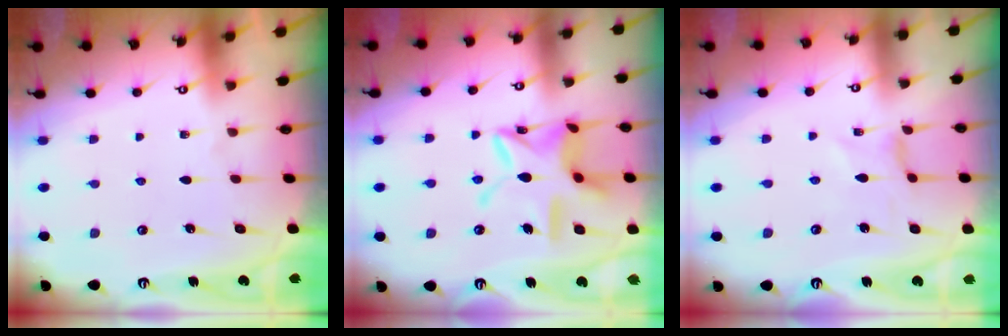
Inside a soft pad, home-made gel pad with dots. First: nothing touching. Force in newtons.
{"total": 15.0, "press": 15.0, "slide": 1.3}
{"total": 0.0}